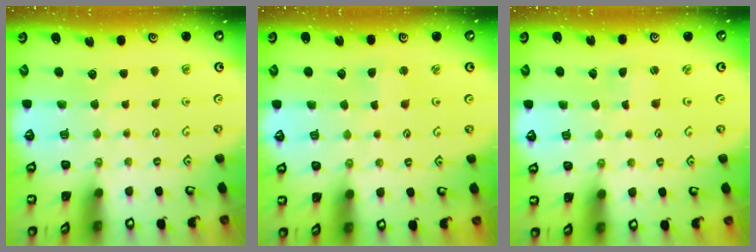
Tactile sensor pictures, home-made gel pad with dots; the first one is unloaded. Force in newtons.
{"total": 2.2, "press": 2.2, "slide": 0.2}
{"total": 0.7, "press": 0.7, "slide": 0.2}